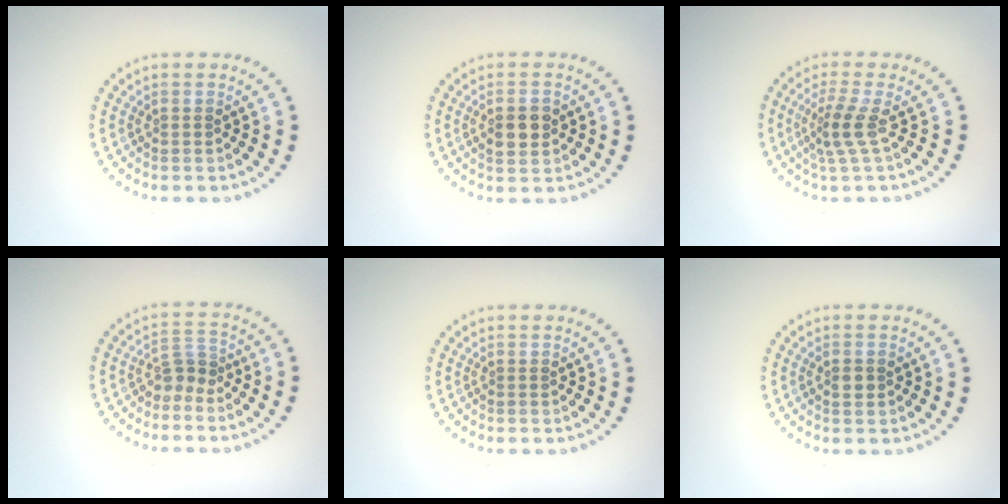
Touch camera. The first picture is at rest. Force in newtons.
{"total": 2.7, "press": 2.7, "slide": 0.2}
{"total": 2.5, "press": 1.8, "slide": 1.7}
{"total": 2.0, "press": 1.5, "slide": 1.3}
{"total": 0.0}
{"total": 1.0, "press": 1.0, "slide": 0.1}